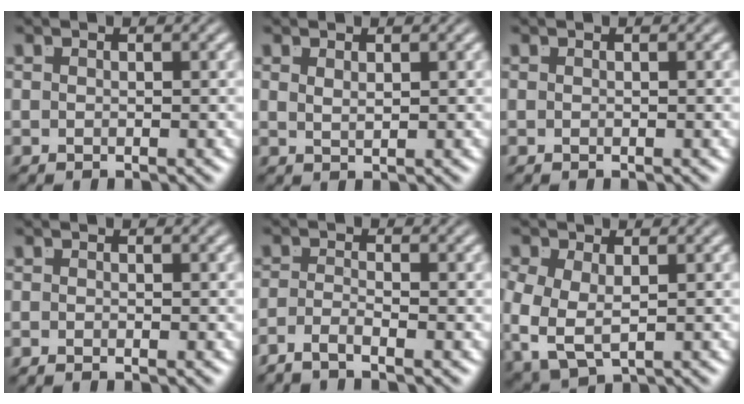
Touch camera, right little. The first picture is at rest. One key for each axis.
{"total": 1.2, "fx": 0.6, "fy": -0.9, "fz": 0.4, "tx": -0.007, "ty": -0.012, "tz": 0.025}
{"total": 0.0}
{"total": 0.7, "fx": -0.6, "fy": -0.4, "fz": 0.2, "tx": 0.001, "ty": -0.005, "tz": -0.007}
{"total": 2.5, "fx": -2.1, "fy": -0.4, "fz": 1.2, "tx": -0.022, "ty": -0.014, "tz": -0.033}
{"total": 6.8, "fx": -1.0, "fy": 5.5, "fz": 4.0, "tx": -0.114, "ty": -0.041, "tz": 0.004}